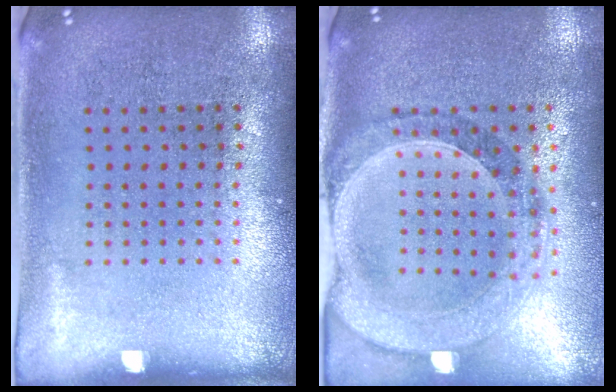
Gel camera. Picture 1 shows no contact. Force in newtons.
{"total": 1.4, "press": 1.4, "slide": 0.3}